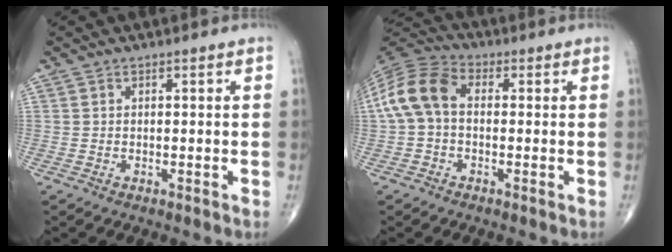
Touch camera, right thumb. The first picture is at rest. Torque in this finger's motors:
{"motor_torque": [-0.04, 0.39, 0.95, -0.14, 0.10]}